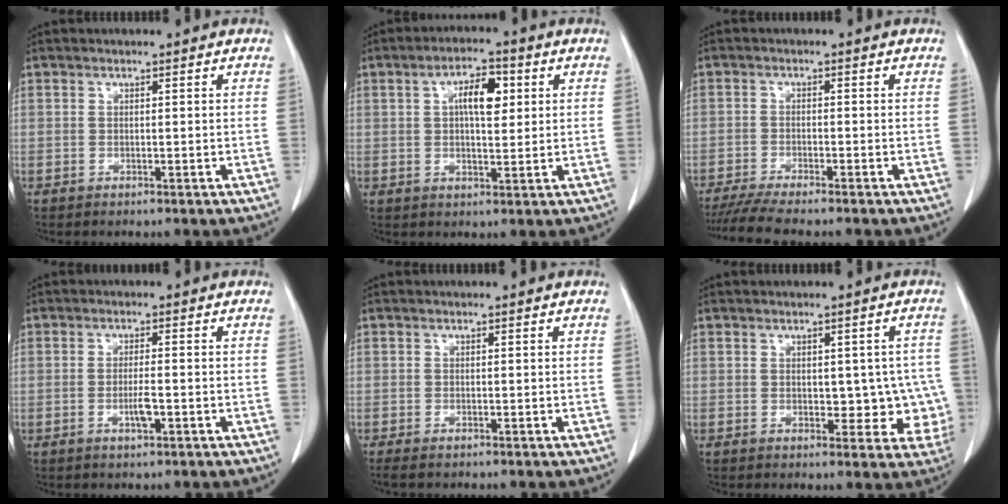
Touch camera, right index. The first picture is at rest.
{"total": 6.5, "force": [1.8, 2.5, 5.7], "torque": [-0.098, 0.012, 0.029]}
{"total": 7.1, "force": [-6.1, -0.2, 3.6], "torque": [-0.054, -0.018, -0.102]}
{"total": 2.8, "force": [-1.0, 0.4, 2.6], "torque": [-0.051, -0.002, -0.016]}
{"total": 1.3, "force": [-1.1, 0.1, 0.7], "torque": [-0.013, -0.004, -0.017]}
{"total": 6.5, "force": [-0.4, 3.8, 5.2], "torque": [-0.034, 0.014, 0.001]}